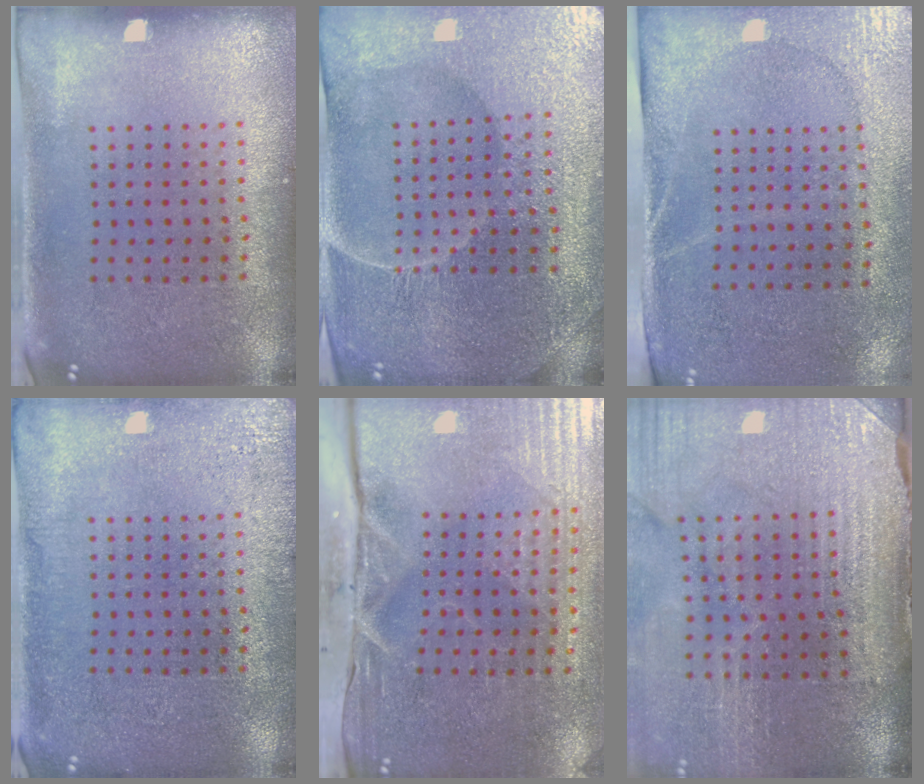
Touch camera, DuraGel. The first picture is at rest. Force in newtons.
{"total": 4.8, "press": 4.5, "slide": 1.7}
{"total": 2.7, "press": 2.3, "slide": 1.5}
{"total": 2.3, "press": 2.2, "slide": 0.3}
{"total": 4.7, "press": 4.0, "slide": 2.5}
{"total": 4.3, "press": 3.7, "slide": 2.2}